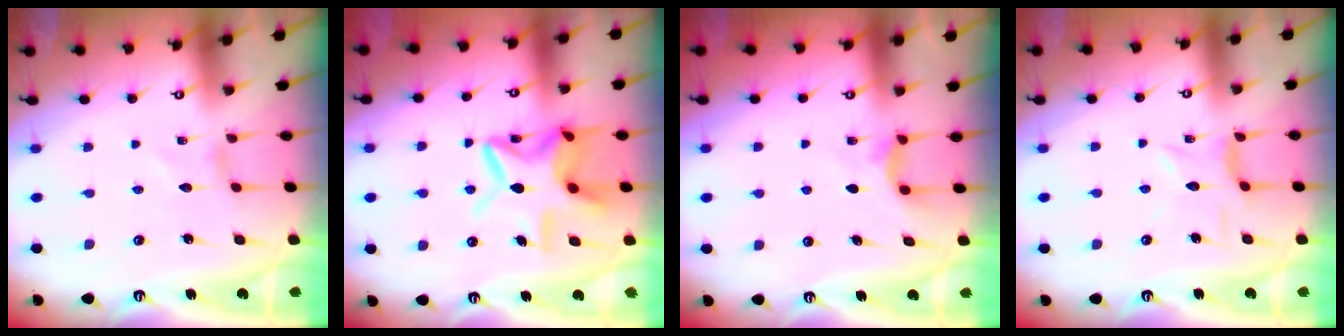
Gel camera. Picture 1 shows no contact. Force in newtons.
{"total": 13.6, "press": 13.6, "slide": 1.2}
{"total": 3.2, "press": 3.2, "slide": 0.4}
{"total": 2.4, "press": 2.4, "slide": 0.1}